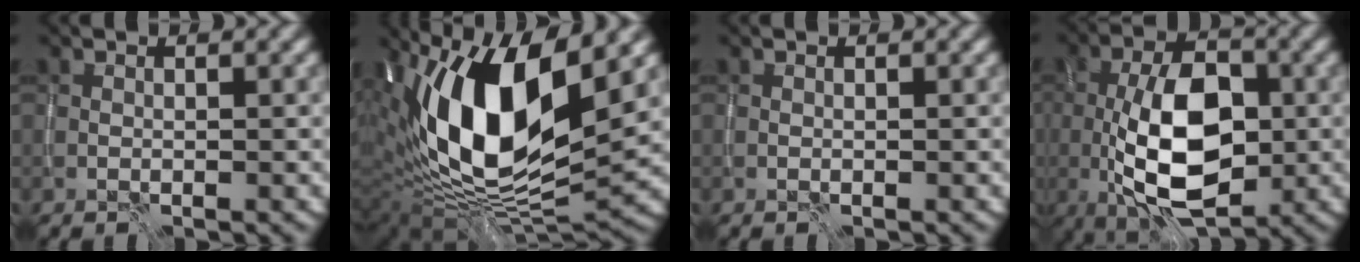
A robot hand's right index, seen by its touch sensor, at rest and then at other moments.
{"total": 13.6, "force": [3.8, 5.9, 11.7], "torque": [-0.216, -0.001, 0.069]}
{"total": 0.0}
{"total": 10.2, "force": [-1.6, 5.3, 8.6], "torque": [-0.153, -0.002, -0.029]}